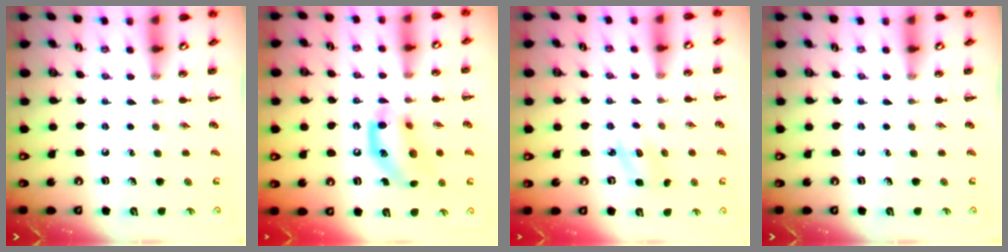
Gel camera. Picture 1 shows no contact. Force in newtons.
{"total": 14.1, "press": 13.8, "slide": 3.0}
{"total": 2.8, "press": 2.7, "slide": 0.7}
{"total": 0.0}